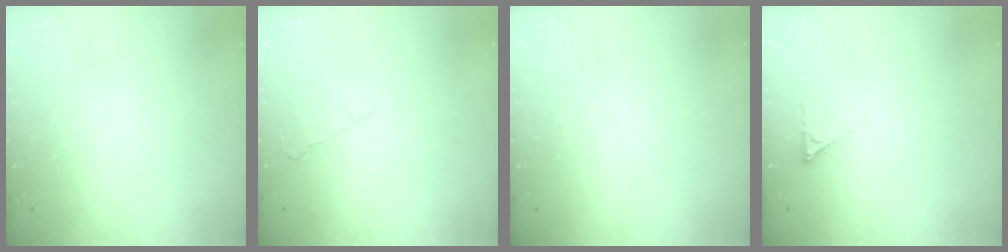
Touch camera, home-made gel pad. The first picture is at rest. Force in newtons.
{"total": 2.6, "press": 2.6, "slide": 0.5}
{"total": 0.0}
{"total": 1.8, "press": 1.7, "slide": 0.3}